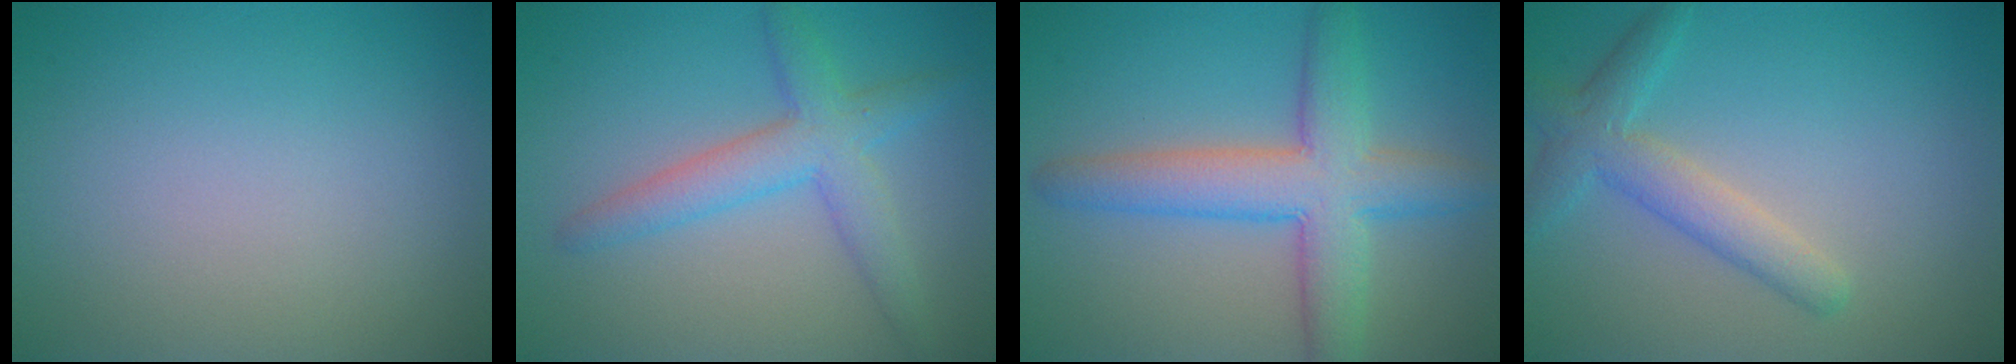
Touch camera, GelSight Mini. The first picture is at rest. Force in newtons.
{"total": 4.2, "press": 4.1, "slide": 0.3}
{"total": 6.6, "press": 6.6, "slide": 0.3}
{"total": 3.4, "press": 3.4, "slide": 0.1}